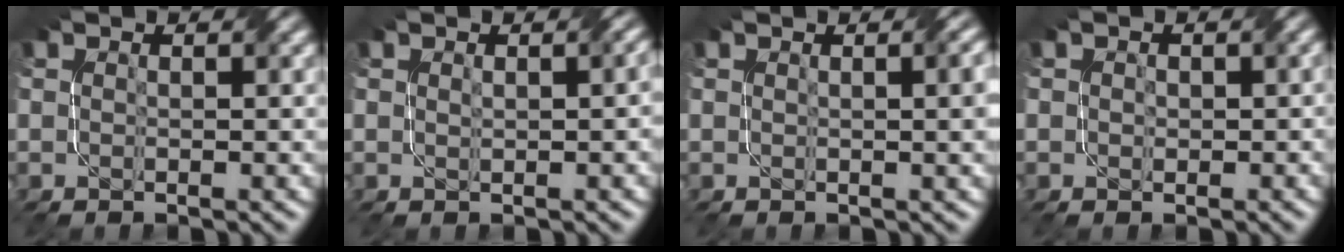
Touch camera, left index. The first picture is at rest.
{"total": 1.7, "force": [0.3, 0.5, 1.6], "torque": [-0.019, 0.006, 0.008]}
{"total": 3.6, "force": [0.6, 1.3, 3.3], "torque": [-0.023, 0.012, 0.004]}
{"total": 0.9, "force": [0.2, 0.7, 0.5], "torque": [-0.008, 0.000, 0.002]}